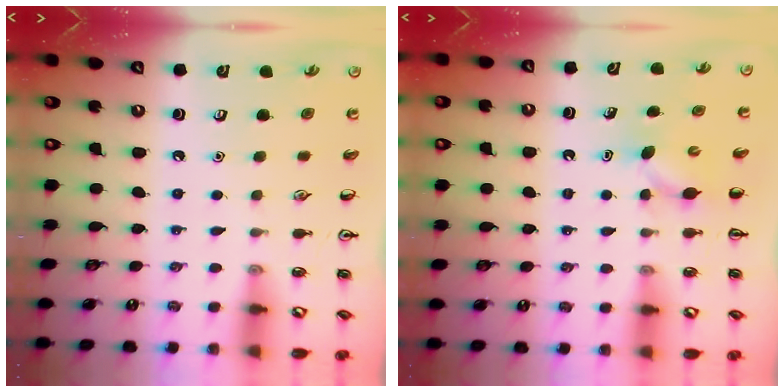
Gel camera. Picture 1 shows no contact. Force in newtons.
{"total": 3.5, "press": 3.3, "slide": 1.0}